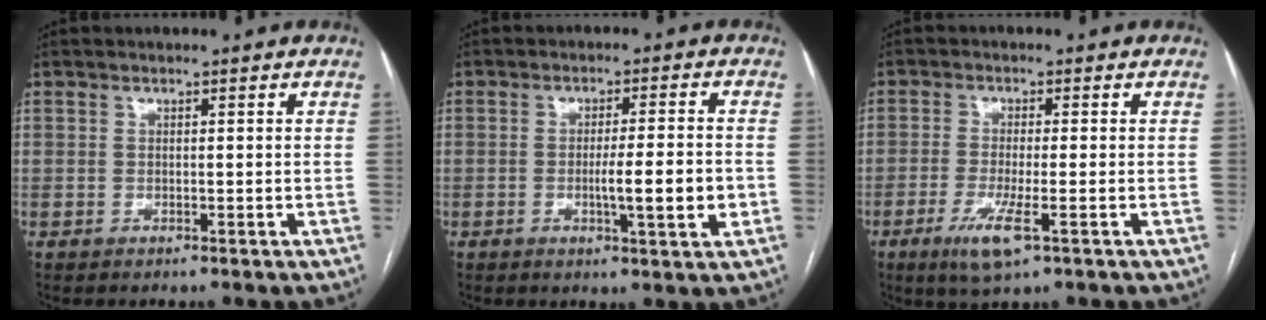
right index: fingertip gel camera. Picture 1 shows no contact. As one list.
[{"total": 7.0, "force": [-1.6, 0.2, 6.8], "torque": [-0.104, -0.006, -0.024]}, {"total": 5.7, "force": [-2.7, 0.5, 4.9], "torque": [-0.100, -0.015, -0.048]}]